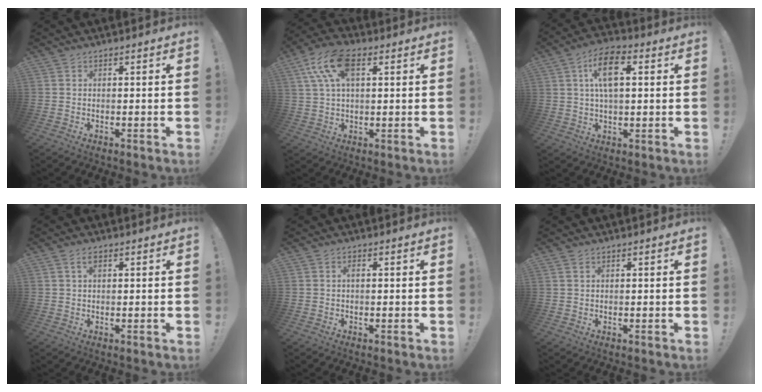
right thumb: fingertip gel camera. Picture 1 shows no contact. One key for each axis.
{"total": 12.8, "fx": 4.4, "fy": 6.8, "fz": 9.9, "tx": -0.182, "ty": 0.000, "tz": 0.083}
{"total": 11.0, "fx": 3.1, "fy": 6.0, "fz": 8.7, "tx": -0.134, "ty": 0.009, "tz": 0.057}
{"total": 2.6, "fx": 1.1, "fy": 1.3, "fz": 1.9, "tx": -0.024, "ty": -0.002, "tz": 0.017}
{"total": 1.0, "fx": -0.1, "fy": 0.1, "fz": 1.0, "tx": -0.023, "ty": 0.004, "tz": -0.003}
{"total": 0.7, "fx": 0.4, "fy": 0.3, "fz": 0.5, "tx": -0.015, "ty": 0.003, "tz": 0.009}